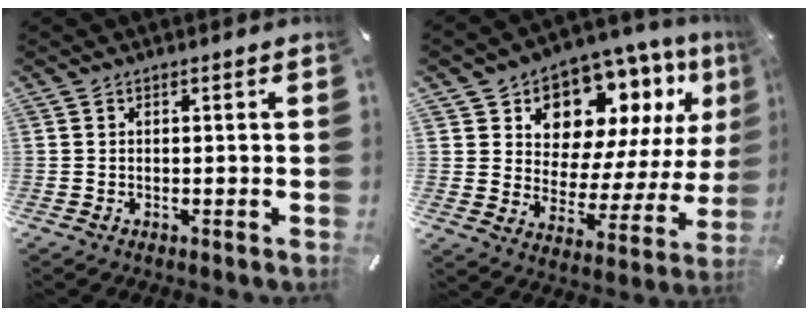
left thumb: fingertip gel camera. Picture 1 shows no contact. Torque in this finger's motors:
{"motor_torque": [2.55, 2.46, 1.43, -1.34, 0.27]}